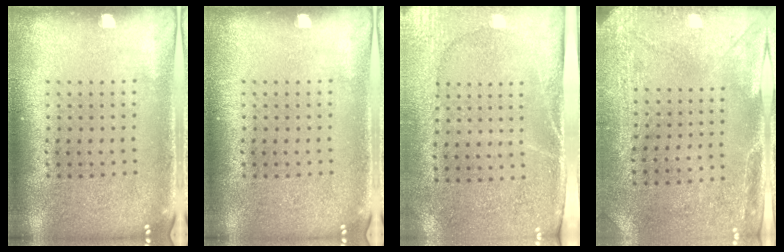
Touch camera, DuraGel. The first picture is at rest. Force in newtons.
{"total": 0.0}
{"total": 2.7, "press": 2.3, "slide": 1.4}
{"total": 3.0, "press": 2.4, "slide": 1.9}